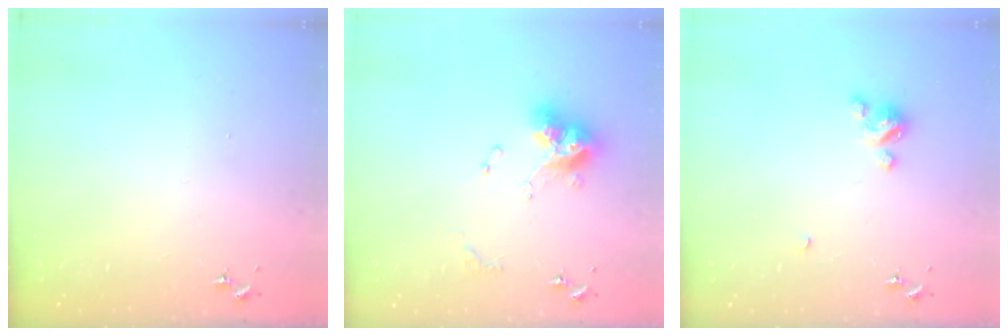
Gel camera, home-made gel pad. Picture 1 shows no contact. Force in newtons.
{"total": 13.6, "press": 13.6, "slide": 1.3}
{"total": 4.3, "press": 4.3, "slide": 0.2}